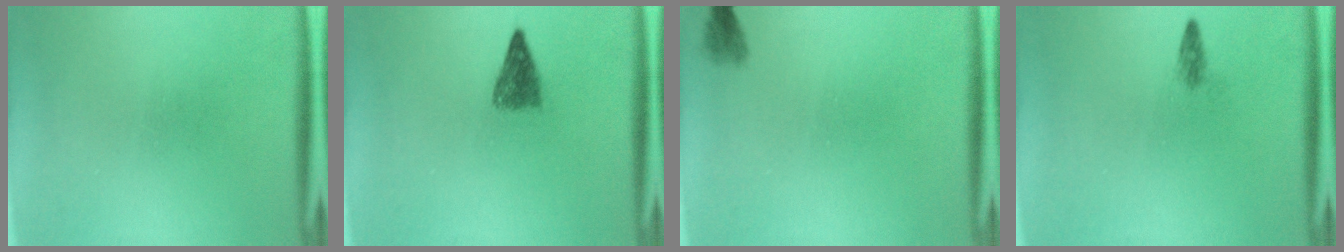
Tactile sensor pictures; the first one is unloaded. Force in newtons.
{"total": 2.9}
{"total": 1.3}
{"total": 1.1}